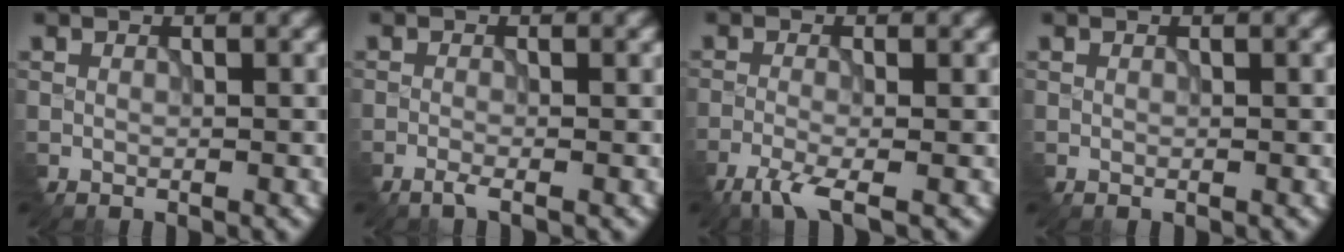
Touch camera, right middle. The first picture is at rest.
{"total": 1.5, "force": [-1.2, 0.0, 0.9], "torque": [-0.026, -0.002, -0.026]}
{"total": 3.6, "force": [-2.6, 0.6, 2.4], "torque": [-0.058, -0.006, -0.054]}
{"total": 0.0}